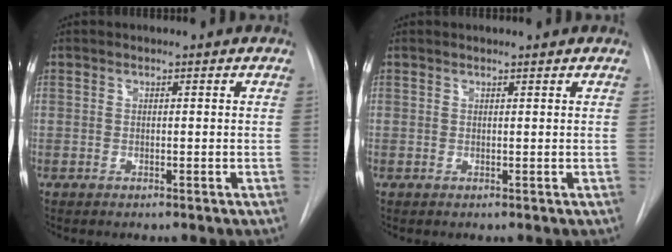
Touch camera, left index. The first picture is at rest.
{"total": 0.7, "force": [0.7, 0.0, 0.2], "torque": [-0.006, 0.005, 0.010]}